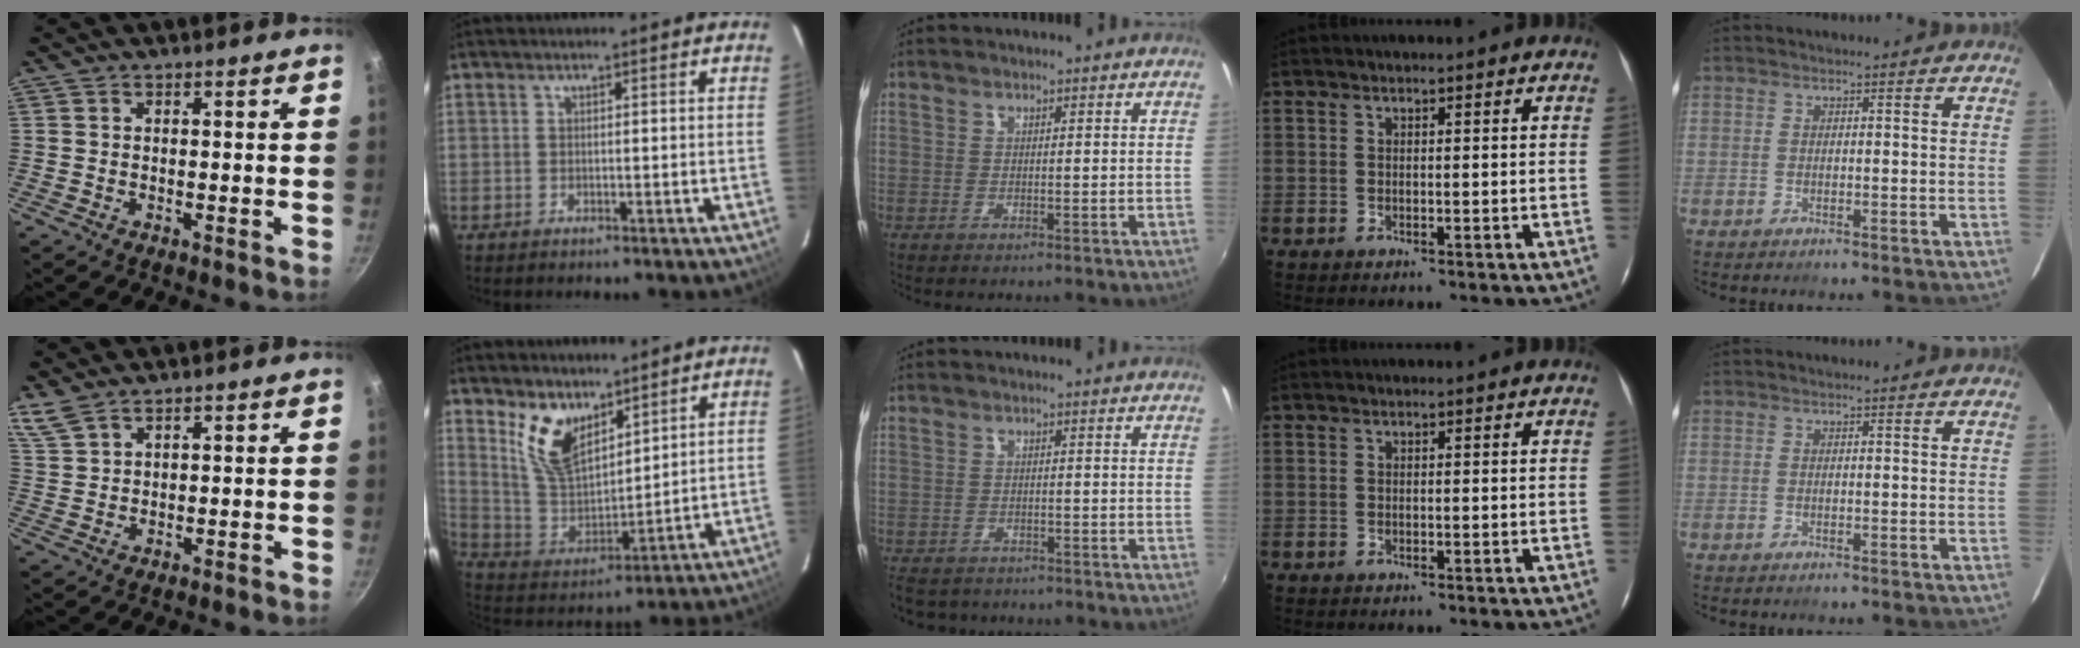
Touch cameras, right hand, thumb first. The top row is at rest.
{"thumb": {"total": 4.1, "force": [3.4, 1.3, 1.7], "torque": [-0.037, -0.007, 0.080]}, "index": {"total": 11.2, "force": [7.2, 5.5, 6.5], "torque": [-0.130, 0.000, 0.153]}, "middle": {"total": 5.3, "force": [-4.5, 2.4, 1.4], "torque": [-0.039, -0.013, -0.070]}}